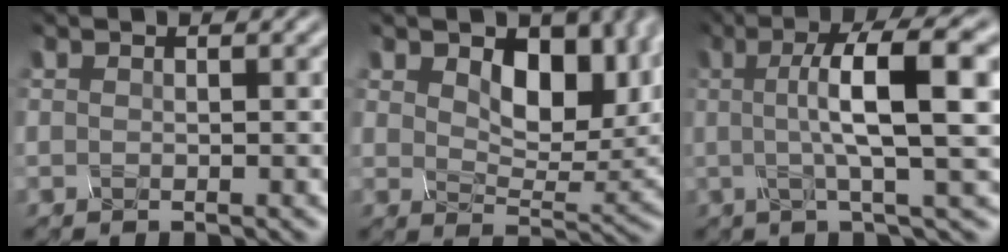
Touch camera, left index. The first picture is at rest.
{"total": 7.4, "force": [2.5, 4.4, 5.4], "torque": [-0.097, -0.014, 0.053]}
{"total": 9.2, "force": [0.5, 1.9, 9.0], "torque": [-0.130, 0.008, 0.016]}